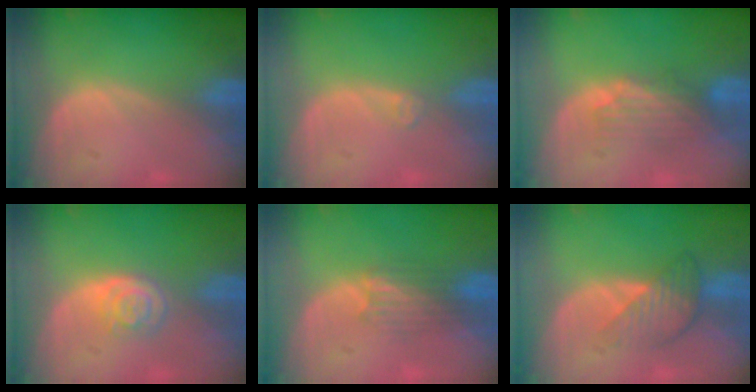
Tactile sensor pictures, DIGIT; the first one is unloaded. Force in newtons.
{"total": 1.1, "press": 0.8, "slide": 0.7}
{"total": 4.5, "press": 3.9, "slide": 2.2}
{"total": 3.5, "press": 3.5, "slide": 0.6}
{"total": 3.2, "press": 3.2, "slide": 0.2}
{"total": 4.6, "press": 4.6, "slide": 0.2}